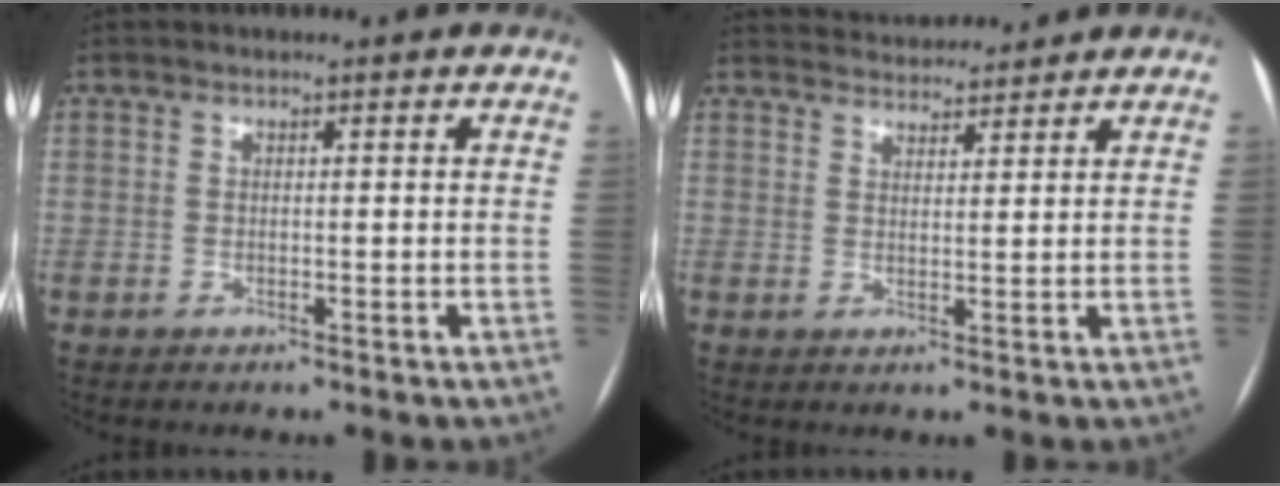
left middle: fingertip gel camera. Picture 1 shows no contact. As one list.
[{"total": 6.9, "force": [6.8, 0.8, 0.8], "torque": [-0.017, 0.023, 0.099]}]